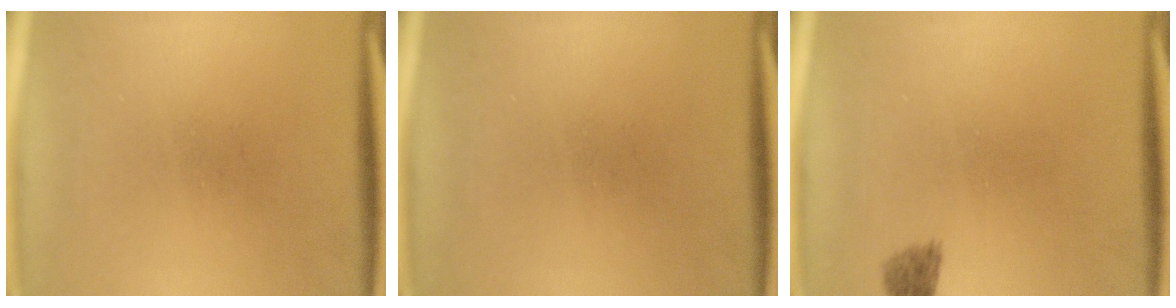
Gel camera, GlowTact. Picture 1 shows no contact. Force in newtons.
{"total": 0.0}
{"total": 1.9}